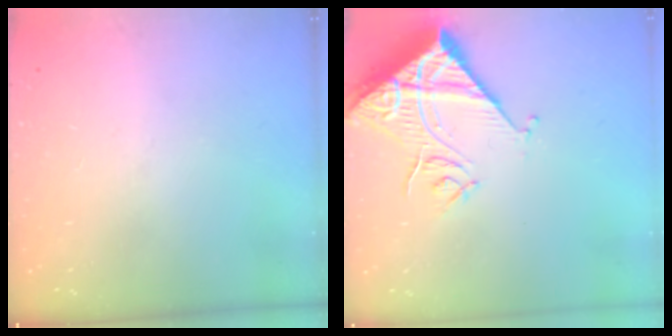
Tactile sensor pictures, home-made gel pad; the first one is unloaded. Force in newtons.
{"total": 13.2, "press": 13.1, "slide": 1.7}